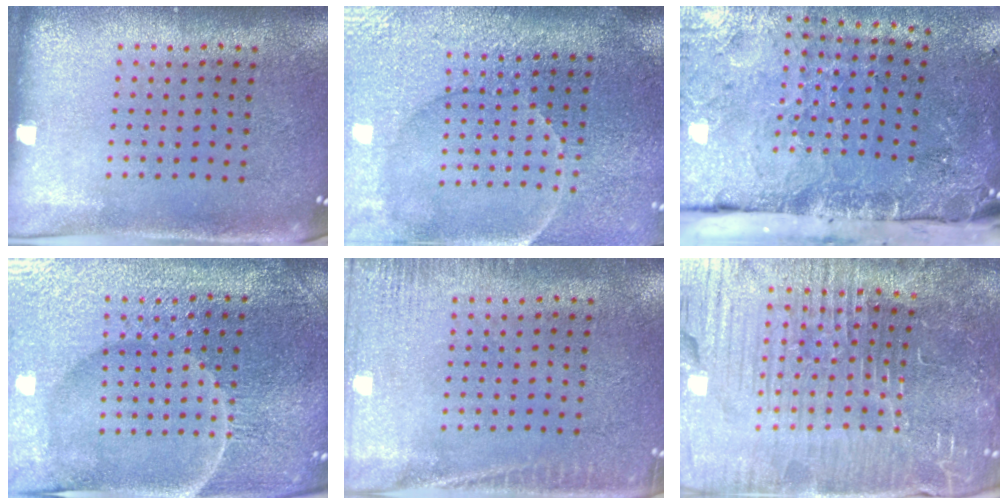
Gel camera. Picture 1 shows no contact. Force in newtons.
{"total": 4.1, "press": 3.7, "slide": 1.7}
{"total": 4.9, "press": 3.7, "slide": 3.2}
{"total": 5.6, "press": 5.2, "slide": 2.1}
{"total": 2.7, "press": 2.7, "slide": 0.5}
{"total": 7.5, "press": 6.6, "slide": 3.5}